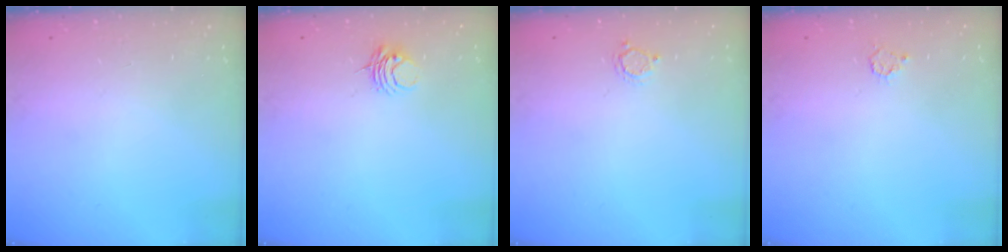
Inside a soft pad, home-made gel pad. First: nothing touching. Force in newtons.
{"total": 4.3, "press": 4.3, "slide": 0.5}
{"total": 2.6, "press": 2.6, "slide": 0.4}
{"total": 2.9, "press": 2.9, "slide": 0.3}